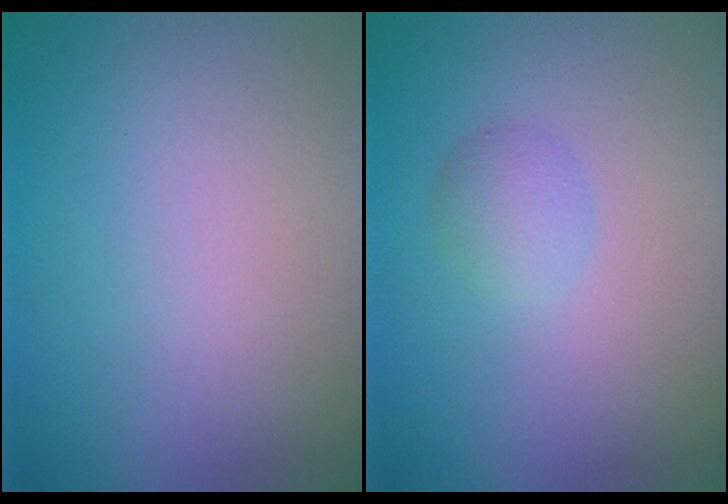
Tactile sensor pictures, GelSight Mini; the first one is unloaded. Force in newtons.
{"total": 1.6, "press": 1.6, "slide": 0.0}